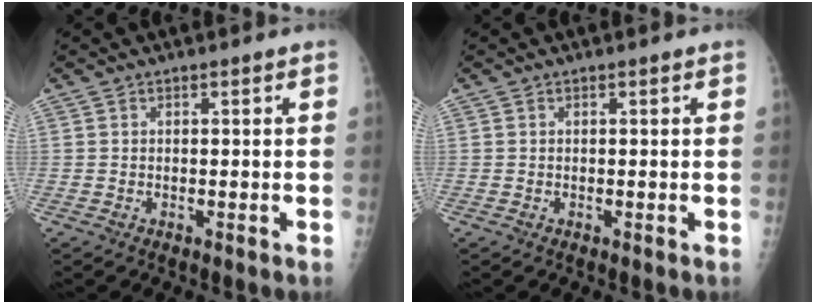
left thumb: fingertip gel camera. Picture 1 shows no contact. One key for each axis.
{"total": 0.0}